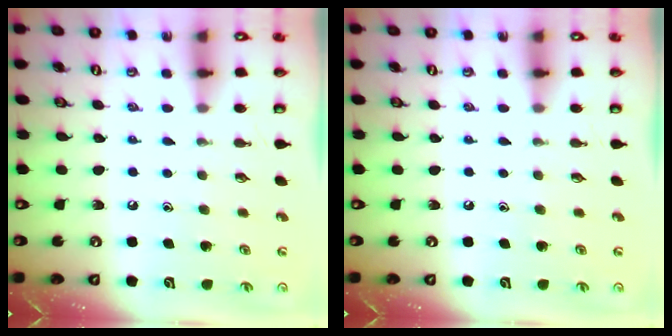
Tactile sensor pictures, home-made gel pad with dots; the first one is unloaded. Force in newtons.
{"total": 0.0}